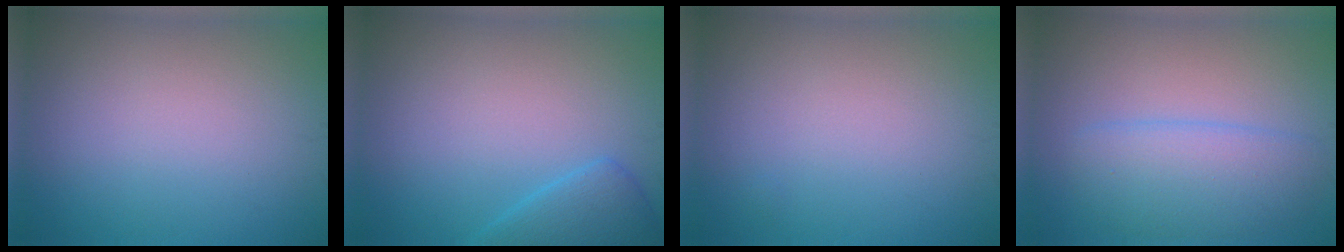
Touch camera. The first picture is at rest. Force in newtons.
{"total": 2.7, "press": 2.7, "slide": 0.2}
{"total": 0.0}
{"total": 4.0, "press": 4.0, "slide": 0.4}